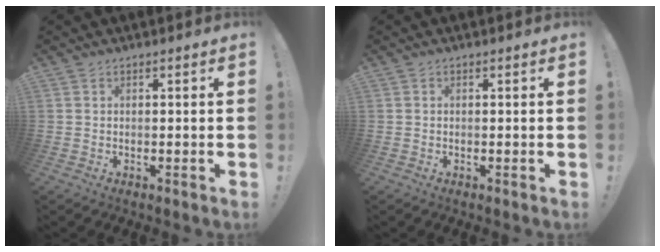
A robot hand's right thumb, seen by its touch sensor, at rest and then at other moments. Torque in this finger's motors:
{"motor_torque": [0.10, 0.04, 0.15, -0.04, -0.02]}